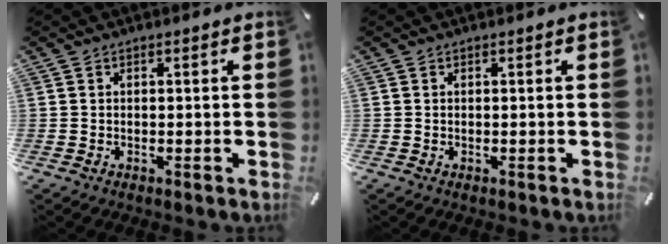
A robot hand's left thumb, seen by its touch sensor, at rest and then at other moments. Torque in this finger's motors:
{"motor_torque": [-0.04, -0.04, -0.02, 0.02, 0.00]}